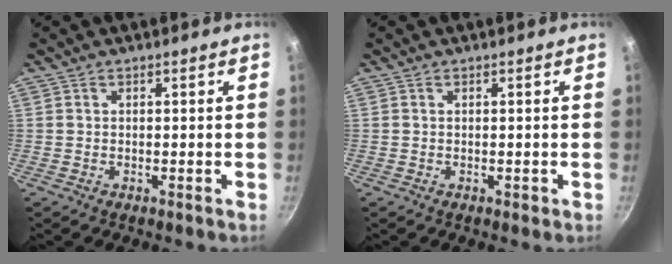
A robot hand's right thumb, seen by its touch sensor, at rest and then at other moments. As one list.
[{"total": 0.5, "force": [-0.2, 0.2, 0.5], "torque": [-0.003, 0.000, -0.002]}]